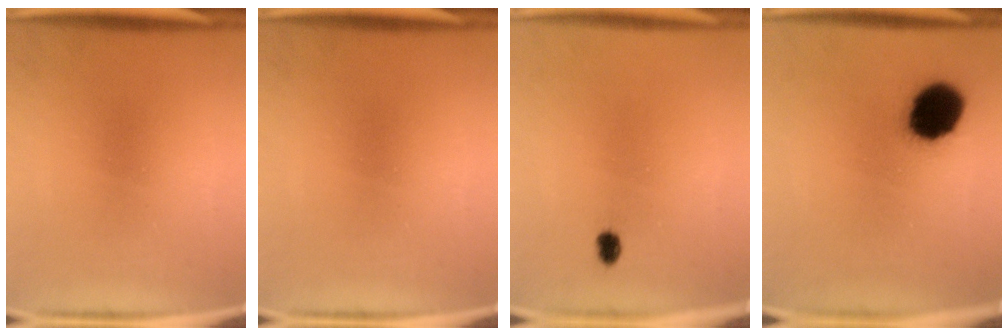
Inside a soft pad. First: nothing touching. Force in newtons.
{"total": 0.0}
{"total": 1.9}
{"total": 14.2}